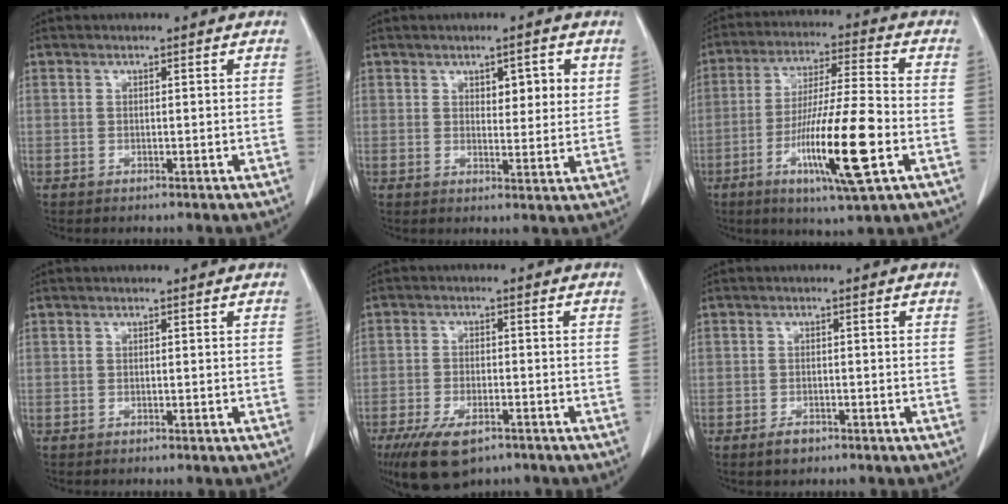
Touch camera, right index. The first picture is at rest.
{"total": 4.6, "force": [2.1, 1.8, 3.7], "torque": [-0.049, -0.004, 0.029]}
{"total": 15.4, "force": [-5.2, 0.5, 14.5], "torque": [-0.271, -0.019, -0.089]}
{"total": 0.0}
{"total": 9.4, "force": [-6.1, 4.1, 5.9], "torque": [-0.109, -0.012, -0.099]}
{"total": 2.1, "force": [-1.4, 1.2, 1.0], "torque": [-0.018, 0.001, -0.017]}